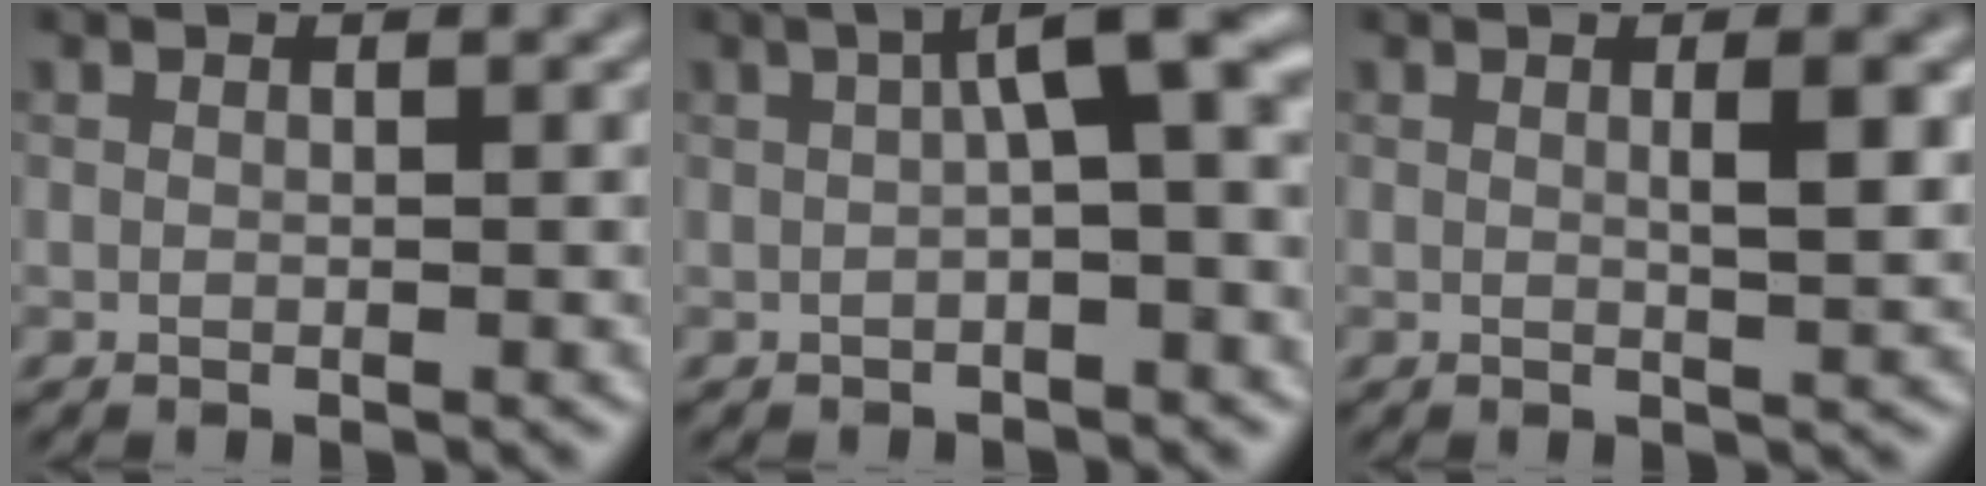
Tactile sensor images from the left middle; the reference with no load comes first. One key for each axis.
{"total": 5.4, "fx": 0.7, "fy": 1.2, "fz": 5.3, "tx": -0.070, "ty": 0.021, "tz": 0.003}
{"total": 2.9, "fx": 0.6, "fy": 0.6, "fz": 2.7, "tx": -0.035, "ty": 0.003, "tz": 0.007}